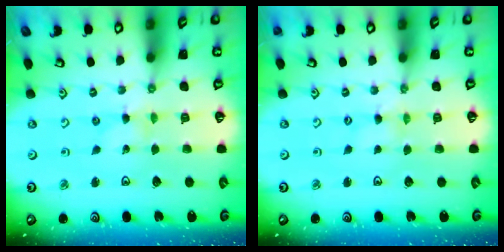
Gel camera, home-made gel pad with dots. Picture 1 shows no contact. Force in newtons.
{"total": 1.1, "press": 1.1, "slide": 0.1}